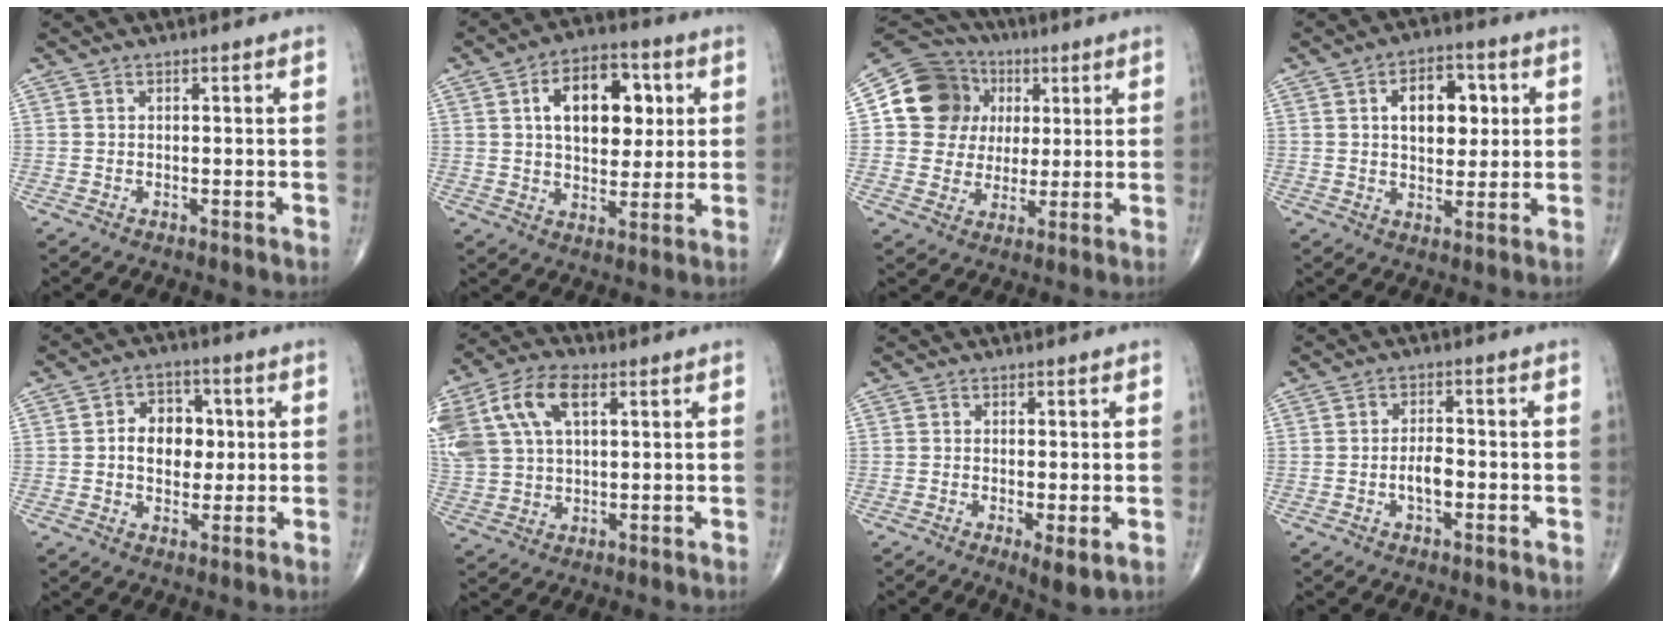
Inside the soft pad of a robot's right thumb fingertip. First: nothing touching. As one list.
[{"total": 14.5, "force": [3.7, 8.7, 11.0], "torque": [-0.130, 0.003, 0.056]}, {"total": 15.0, "force": [3.6, 13.5, 5.5], "torque": [-0.064, 0.016, 0.063]}, {"total": 10.3, "force": [2.5, 6.2, 7.8], "torque": [-0.078, -0.001, 0.037]}, {"total": 8.8, "force": [0.7, 6.4, 5.9], "torque": [-0.051, 0.010, 0.007]}, {"total": 18.6, "force": [6.9, 11.2, 13.2], "torque": [-0.306, 0.022, 0.128]}, {"total": 3.7, "force": [-0.9, 1.0, 3.5], "torque": [-0.063, -0.014, -0.017]}, {"total": 3.8, "force": [-1.1, 1.9, 3.2], "torque": [-0.052, 0.009, -0.021]}]